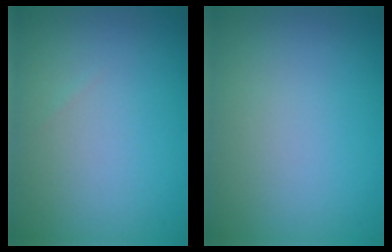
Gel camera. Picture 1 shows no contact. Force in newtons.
{"total": 0.0}